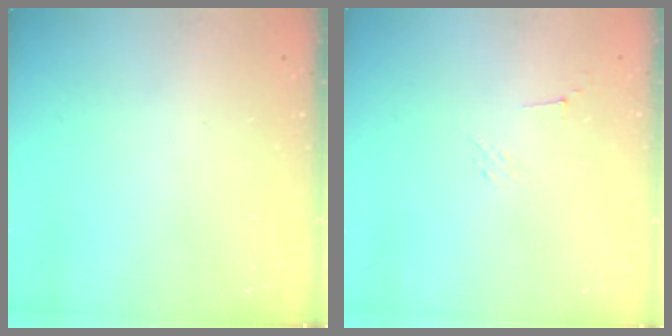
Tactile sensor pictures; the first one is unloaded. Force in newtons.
{"total": 2.9, "press": 2.8, "slide": 0.8}